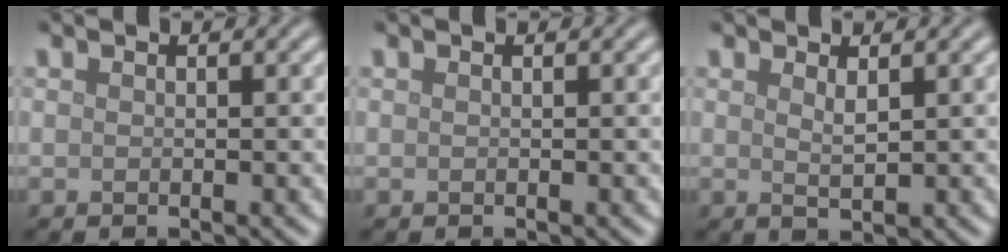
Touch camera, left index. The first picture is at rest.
{"total": 0.0}
{"total": 1.2, "force": [0.7, 0.3, 1.0], "torque": [-0.019, -0.005, 0.014]}